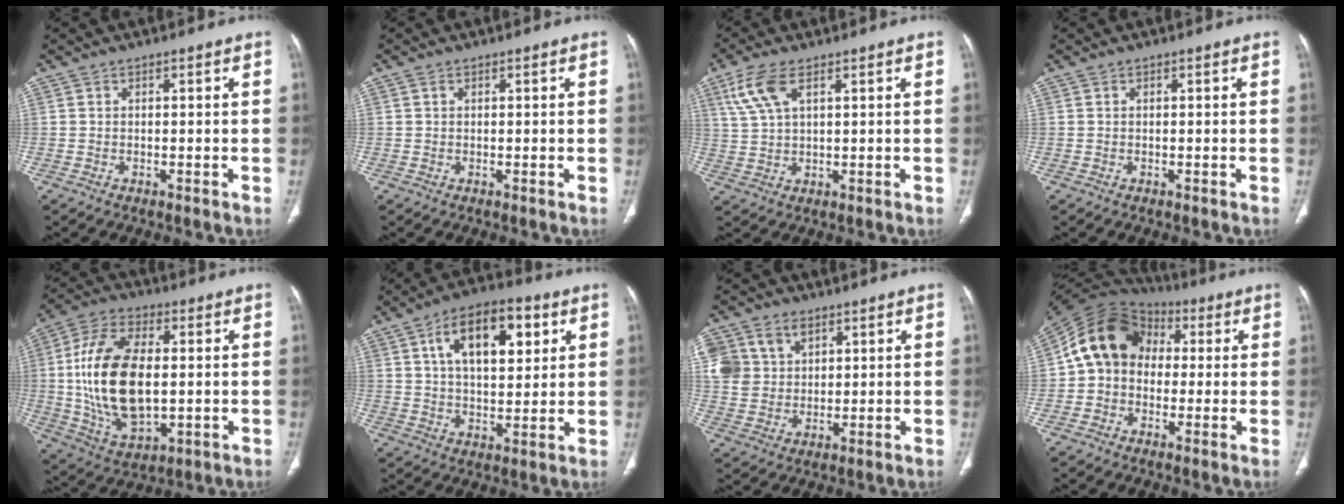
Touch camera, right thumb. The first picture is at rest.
{"total": 0.5, "force": [0.3, 0.4, 0.2], "torque": [-0.004, 0.002, 0.004]}
{"total": 7.1, "force": [3.5, 3.0, 5.4], "torque": [-0.126, 0.000, 0.076]}
{"total": 0.0}
{"total": 19.9, "force": [0.4, 10.8, 16.7], "torque": [-0.324, -0.003, 0.017]}
{"total": 15.6, "force": [5.9, 7.9, 12.1], "torque": [-0.162, -0.006, 0.093]}
{"total": 14.1, "force": [5.2, 11.1, 6.8], "torque": [-0.142, 0.007, 0.105]}
{"total": 13.6, "force": [1.3, 11.0, 7.9], "torque": [-0.120, 0.039, 0.012]}